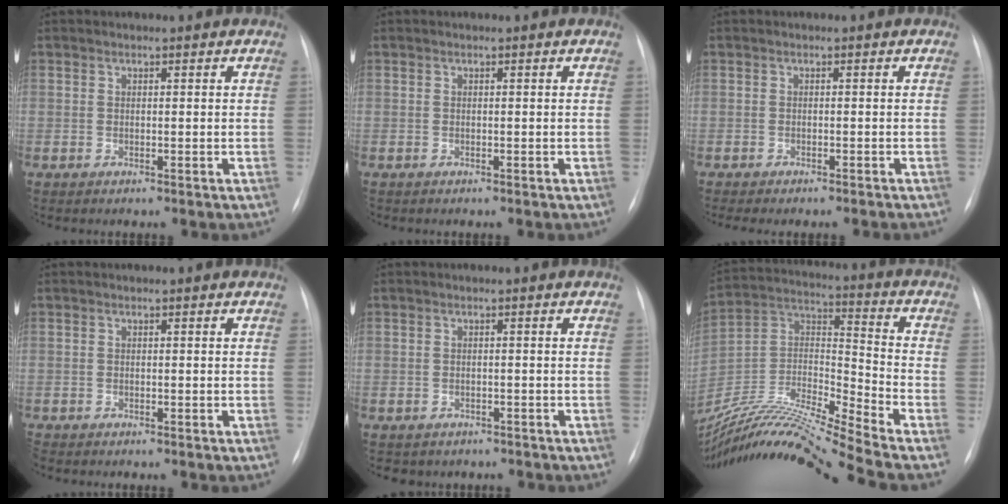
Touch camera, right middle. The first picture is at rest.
{"total": 0.0}
{"total": 6.0, "force": [-5.5, 0.4, 2.5], "torque": [-0.021, -0.001, -0.070]}
{"total": 0.8, "force": [-0.8, 0.3, 0.2], "torque": [-0.004, -0.001, -0.013]}
{"total": 4.1, "force": [-3.4, 2.2, 0.5], "torque": [-0.012, 0.008, -0.037]}
{"total": 21.2, "force": [-18.8, -2.4, 9.6], "torque": [-0.210, -0.003, -0.344]}